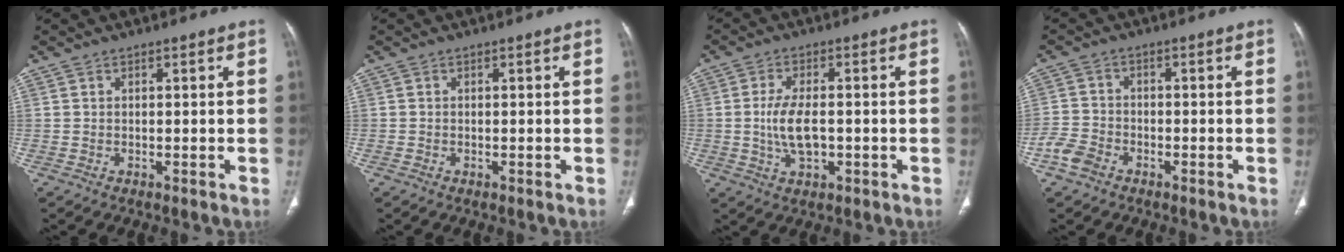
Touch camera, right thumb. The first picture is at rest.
{"total": 0.0}
{"total": 6.8, "force": [-0.7, 3.5, 5.8], "torque": [-0.118, 0.002, -0.010]}
{"total": 5.3, "force": [-2.8, 4.0, 1.9], "torque": [-0.032, 0.019, -0.053]}